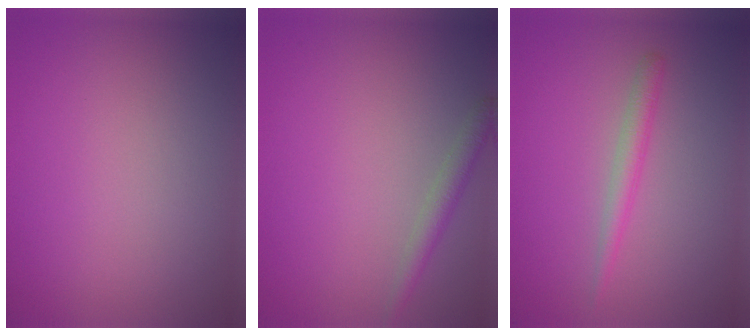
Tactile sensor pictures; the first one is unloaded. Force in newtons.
{"total": 1.8, "press": 1.8, "slide": 0.1}
{"total": 1.7, "press": 1.7, "slide": 0.0}